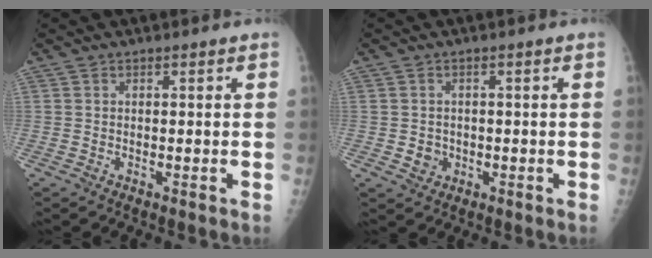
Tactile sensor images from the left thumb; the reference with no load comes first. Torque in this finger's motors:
{"motor_torque": [-0.02, 0.01, -0.10, -0.09, 0.00]}